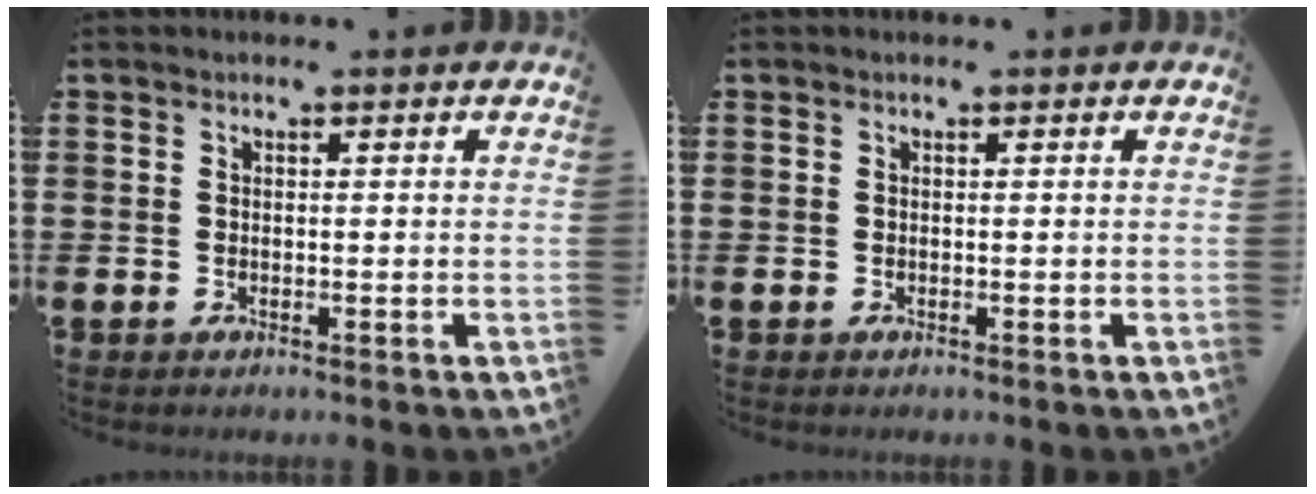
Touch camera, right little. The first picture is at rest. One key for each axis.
{"total": 0.0}